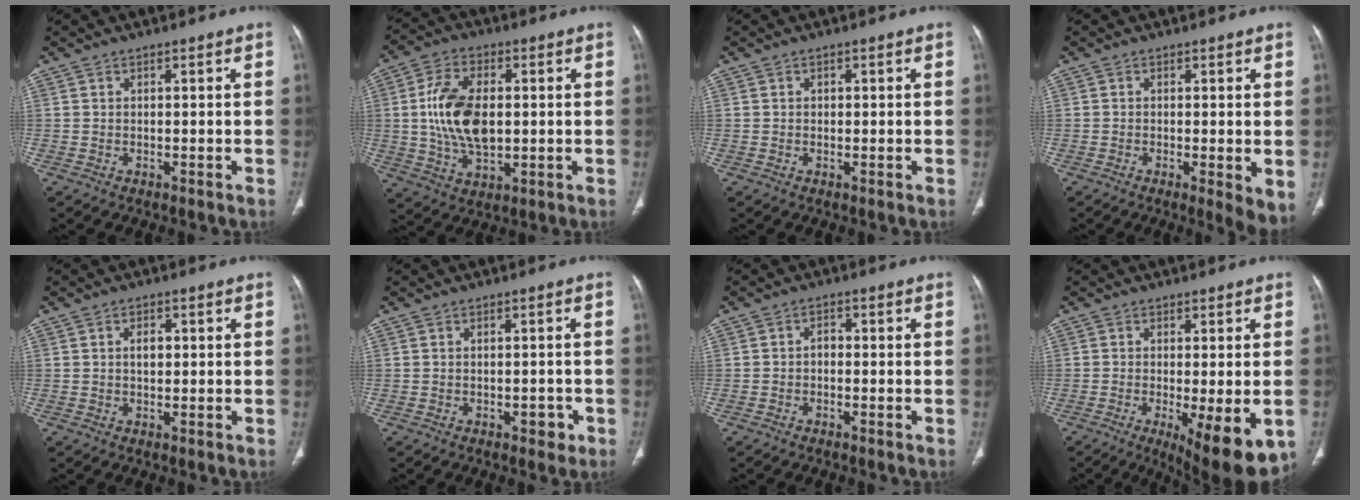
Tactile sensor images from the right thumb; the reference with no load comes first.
{"total": 13.6, "force": [0.8, 7.9, 11.1], "torque": [-0.203, 0.001, 0.019]}
{"total": 0.7, "force": [0.1, 0.6, 0.3], "torque": [0.000, 0.002, 0.001]}
{"total": 5.0, "force": [-0.8, 1.2, 4.8], "torque": [-0.076, -0.017, -0.015]}
{"total": 2.6, "force": [0.3, 1.7, 2.0], "torque": [-0.028, 0.005, 0.005]}
{"total": 2.5, "force": [-1.2, 1.5, 1.6], "torque": [-0.011, 0.006, -0.012]}
{"total": 1.8, "force": [-0.6, 1.2, 1.1], "torque": [-0.013, 0.010, -0.014]}
{"total": 12.7, "force": [-4.4, 3.7, 11.3], "torque": [-0.143, -0.019, -0.055]}